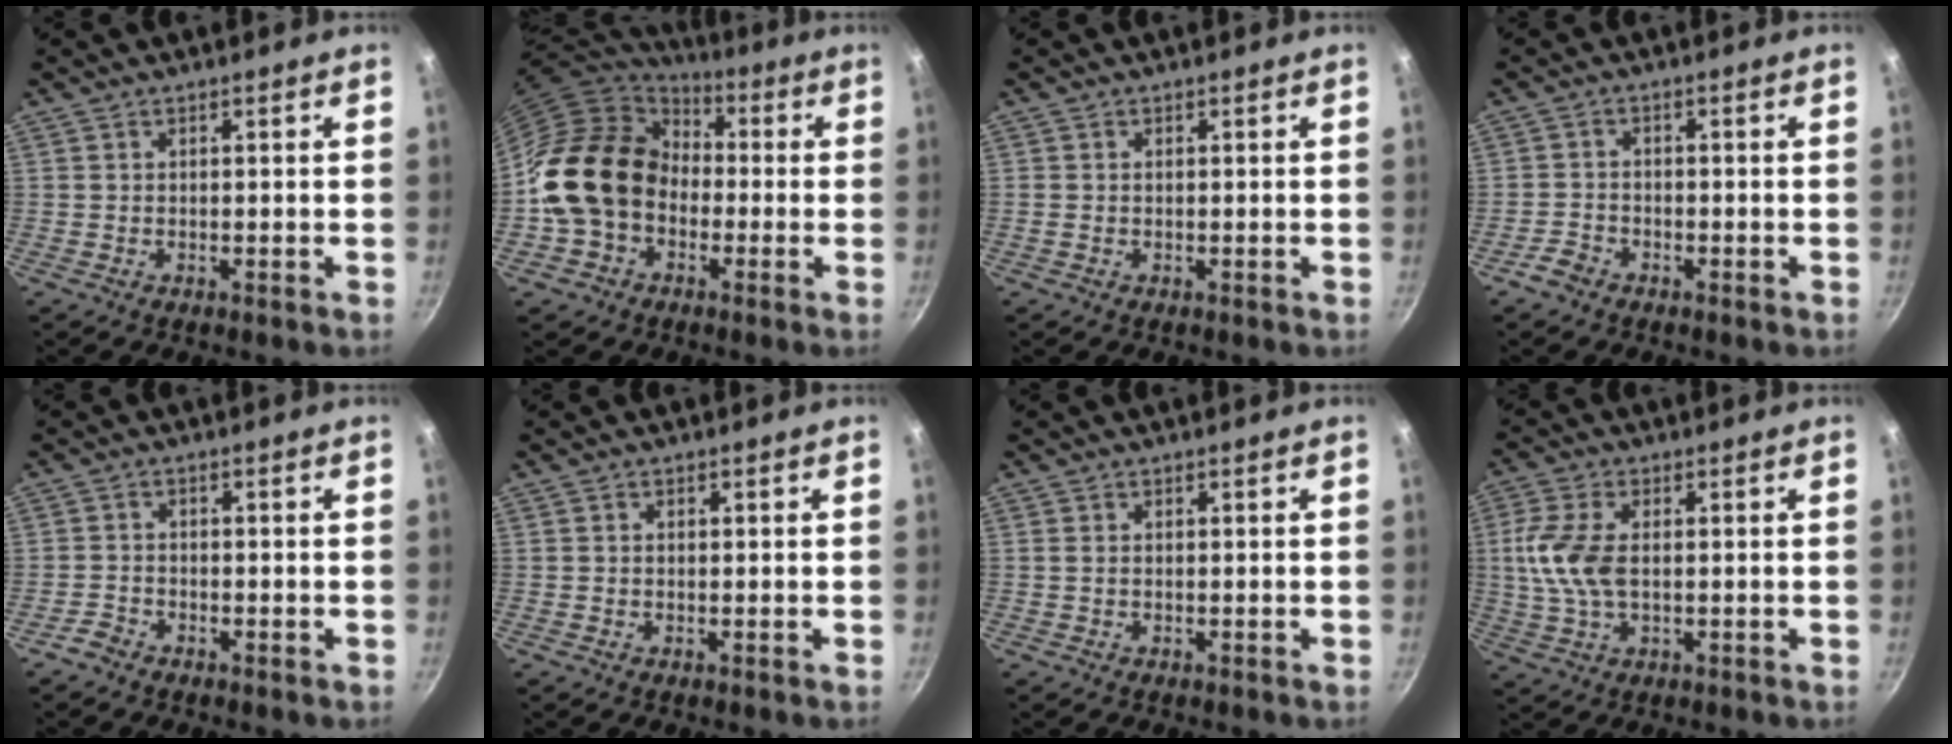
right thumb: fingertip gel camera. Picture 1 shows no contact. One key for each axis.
{"total": 18.7, "fx": -2.1, "fy": 14.7, "fz": 11.2, "tx": -0.179, "ty": 0.054, "tz": -0.048}
{"total": 0.6, "fx": 0.0, "fy": 0.5, "fz": 0.3, "tx": -0.006, "ty": 0.002, "tz": -0.001}
{"total": 3.0, "fx": -2.2, "fy": 1.8, "fz": 0.9, "tx": -0.021, "ty": 0.022, "tz": -0.042}
{"total": 2.2, "fx": -1.8, "fy": 1.1, "fz": 0.5, "tx": -0.012, "ty": 0.018, "tz": -0.035}
{"total": 0.6, "fx": 0.1, "fy": 0.5, "fz": 0.3, "tx": -0.005, "ty": 0.003, "tz": 0.001}
{"total": 0.6, "fx": 0.0, "fy": 0.4, "fz": 0.4, "tx": -0.008, "ty": 0.001, "tz": -0.001}
{"total": 9.4, "fx": 0.5, "fy": 5.2, "fz": 7.8, "tx": -0.165, "ty": 0.004, "tz": 0.004}